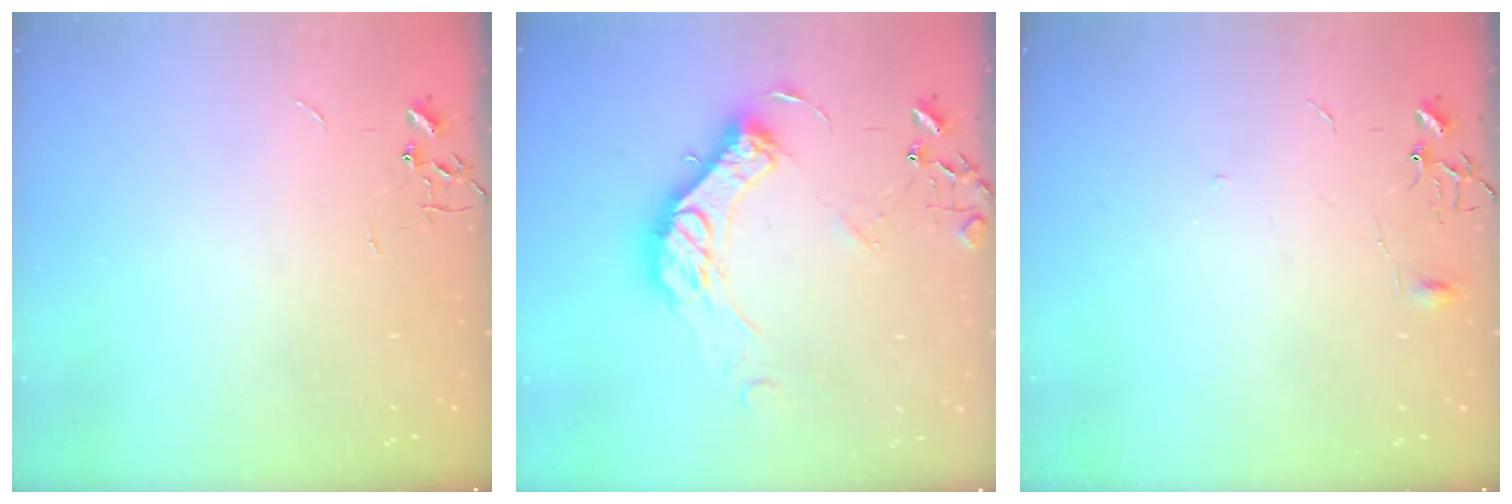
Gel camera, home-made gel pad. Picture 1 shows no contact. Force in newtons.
{"total": 14.6, "press": 14.5, "slide": 1.3}
{"total": 4.6, "press": 4.6, "slide": 0.5}